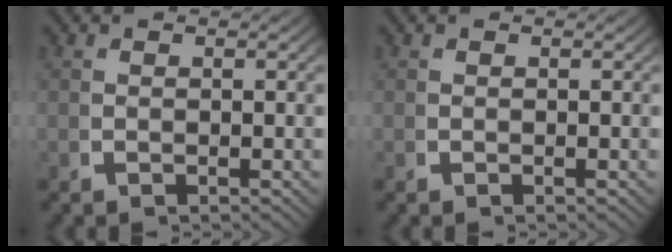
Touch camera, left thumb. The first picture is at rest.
{"total": 0.0}